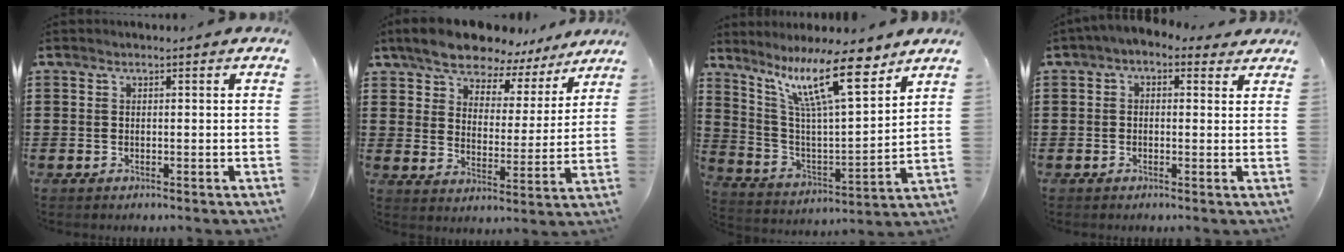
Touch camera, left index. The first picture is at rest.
{"total": 8.6, "force": [7.9, 2.5, 2.3], "torque": [-0.079, -0.041, 0.142]}
{"total": 14.3, "force": [9.4, 3.0, 10.3], "torque": [-0.215, -0.033, 0.161]}
{"total": 1.7, "force": [-0.1, 1.2, 1.1], "torque": [-0.026, 0.009, -0.005]}